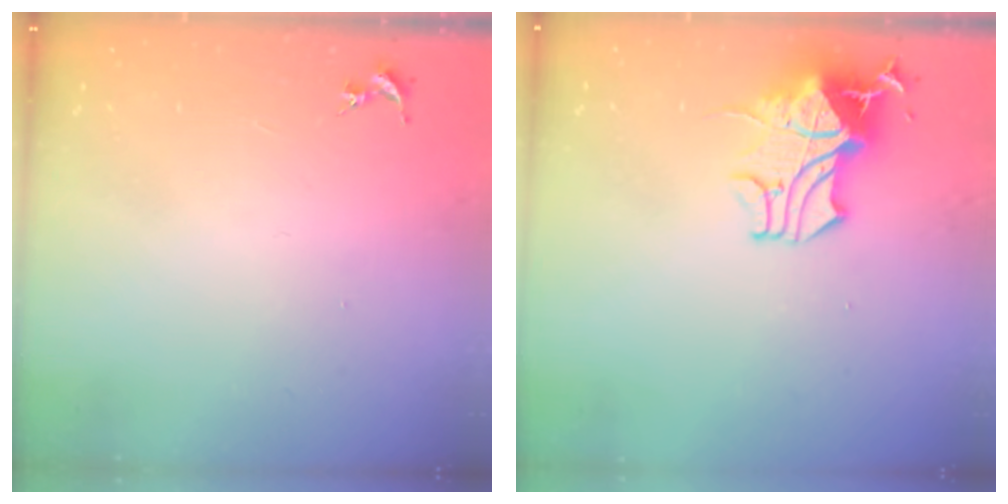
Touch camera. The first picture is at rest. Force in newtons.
{"total": 18.0, "press": 18.0, "slide": 0.2}